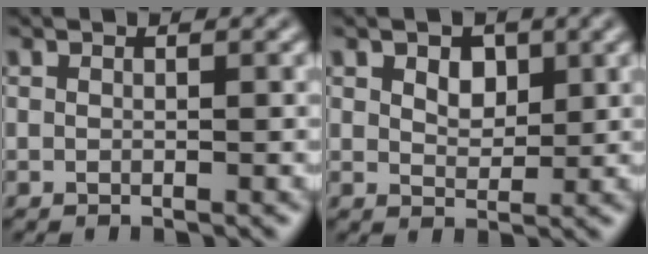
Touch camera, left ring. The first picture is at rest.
{"total": 2.3, "force": [1.0, 1.5, 1.4], "torque": [-0.026, -0.001, 0.017]}